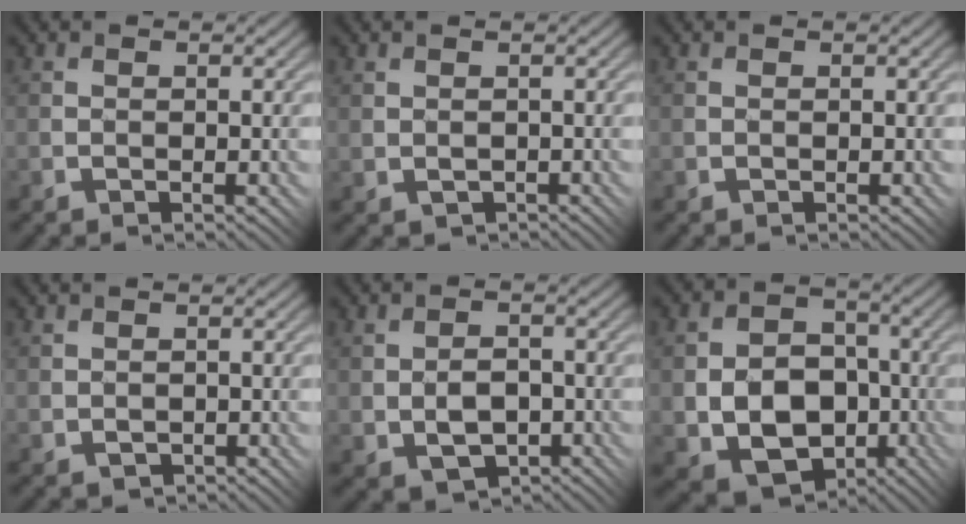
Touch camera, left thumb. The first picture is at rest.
{"total": 0.9, "force": [-0.1, 0.7, 0.6], "torque": [-0.016, -0.005, 0.001]}
{"total": 0.0}
{"total": 0.9, "force": [-0.1, 0.7, 0.6], "torque": [-0.016, -0.004, 0.001]}
{"total": 4.7, "force": [-1.0, 3.1, 3.4], "torque": [-0.070, -0.004, -0.015]}
{"total": 11.6, "force": [-3.3, 8.6, 7.1], "torque": [-0.146, -0.027, -0.057]}